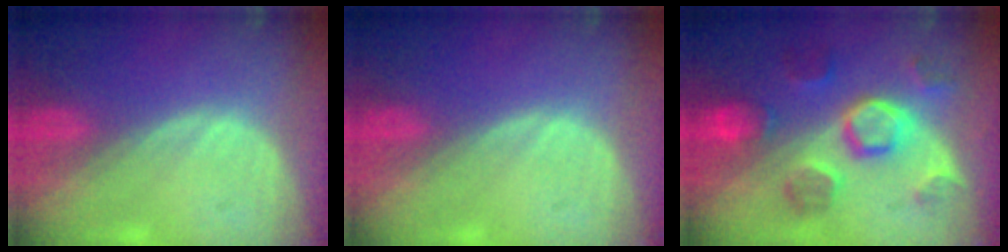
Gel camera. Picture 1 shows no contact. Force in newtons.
{"total": 0.0}
{"total": 8.5, "press": 8.4, "slide": 0.8}